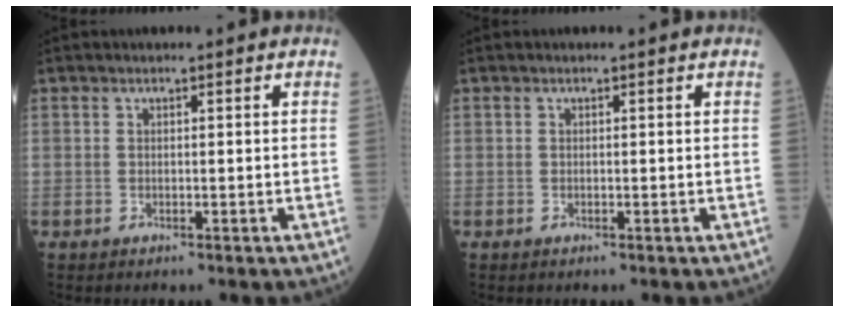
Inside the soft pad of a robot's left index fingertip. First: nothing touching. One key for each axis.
{"total": 0.0}